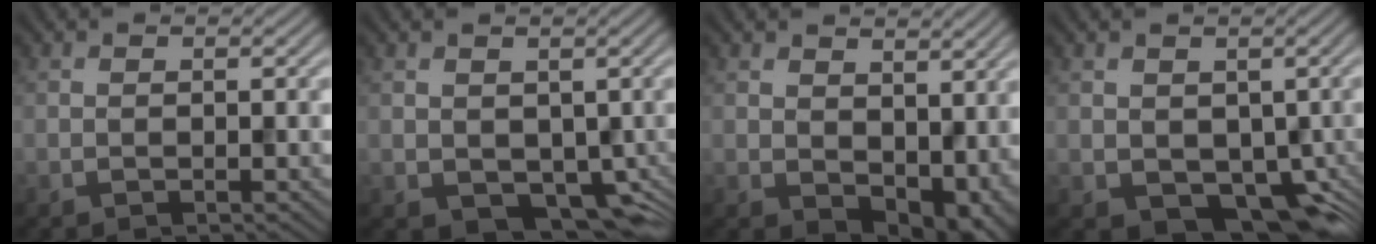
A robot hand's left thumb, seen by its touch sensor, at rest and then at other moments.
{"total": 5.3, "force": [-0.4, 4.0, 3.4], "torque": [-0.071, -0.030, 0.001]}
{"total": 7.7, "force": [1.3, 5.3, 5.4], "torque": [-0.091, -0.030, 0.038]}
{"total": 6.7, "force": [-0.9, 5.0, 4.3], "torque": [-0.076, -0.032, -0.010]}